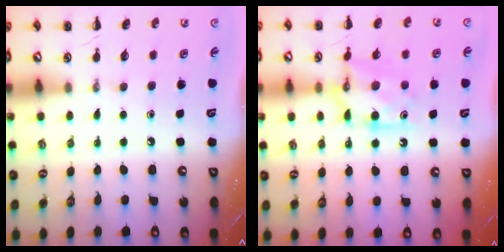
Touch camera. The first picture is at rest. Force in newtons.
{"total": 10.5, "press": 10.5, "slide": 0.5}